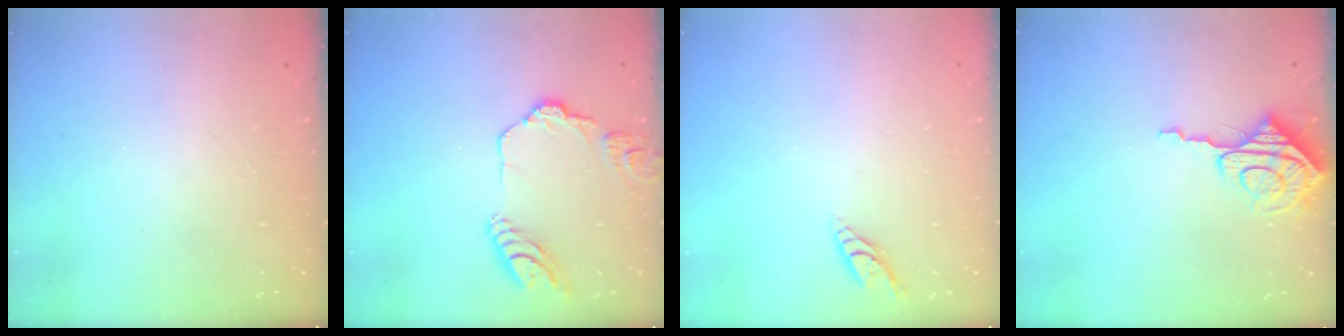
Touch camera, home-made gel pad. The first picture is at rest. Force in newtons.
{"total": 13.0, "press": 13.0, "slide": 1.1}
{"total": 5.5, "press": 5.5, "slide": 0.3}
{"total": 8.6, "press": 8.6, "slide": 0.5}